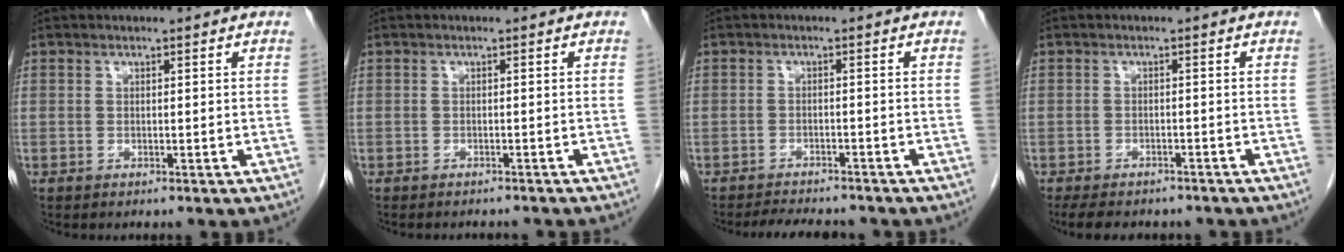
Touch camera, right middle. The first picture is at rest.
{"total": 5.4, "force": [-4.9, 1.2, 1.8], "torque": [-0.025, -0.006, -0.055]}
{"total": 6.8, "force": [-6.2, 1.4, 2.2], "torque": [-0.033, -0.008, -0.088]}
{"total": 10.0, "force": [-8.4, 3.4, 4.1], "torque": [-0.073, -0.004, -0.106]}